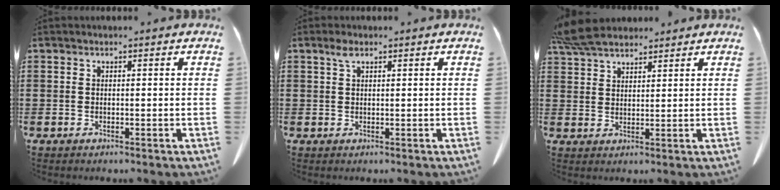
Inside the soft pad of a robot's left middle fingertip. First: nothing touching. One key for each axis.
{"total": 1.6, "fx": 0.8, "fy": 0.7, "fz": 1.2, "tx": -0.028, "ty": 0.002, "tz": 0.015}
{"total": 6.1, "fx": 5.3, "fy": 1.6, "fz": 2.5, "tx": -0.064, "ty": -0.005, "tz": 0.103}